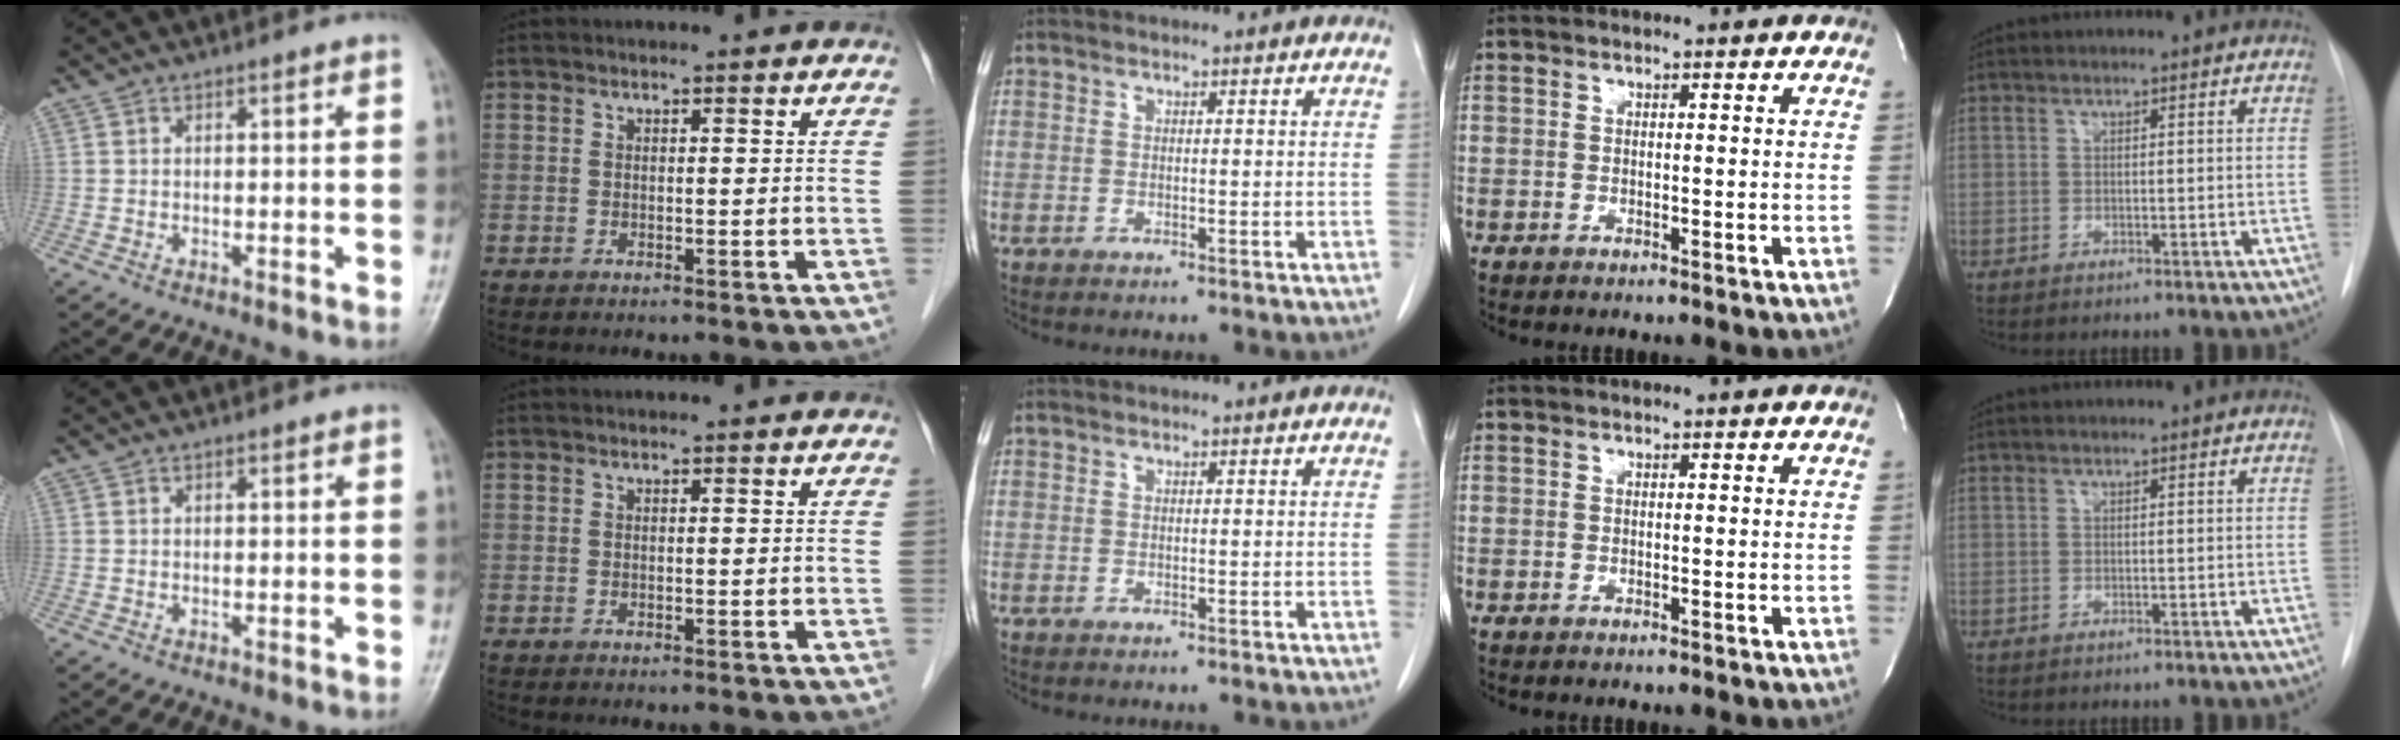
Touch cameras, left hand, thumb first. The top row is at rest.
{}